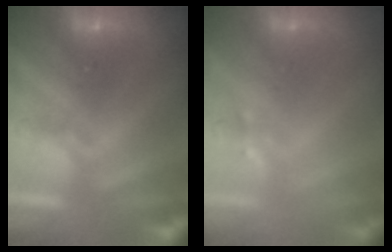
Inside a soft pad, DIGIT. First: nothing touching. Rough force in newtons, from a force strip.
{"total": 1.5}